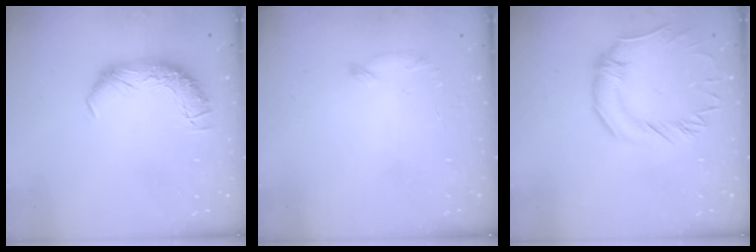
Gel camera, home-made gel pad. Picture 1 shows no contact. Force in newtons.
{"total": 7.0, "press": 7.0, "slide": 0.6}
{"total": 0.9, "press": 0.2, "slide": 0.9}